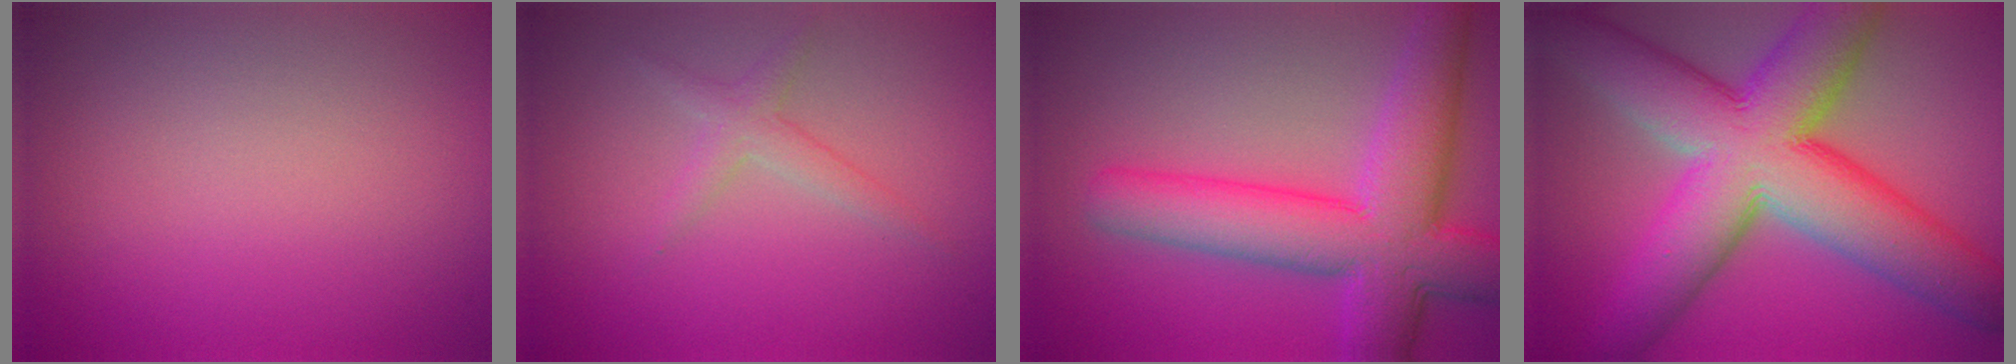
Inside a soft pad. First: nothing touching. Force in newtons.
{"total": 1.8, "press": 1.8, "slide": 0.1}
{"total": 9.3, "press": 9.3, "slide": 0.3}
{"total": 14.3, "press": 14.3, "slide": 0.7}